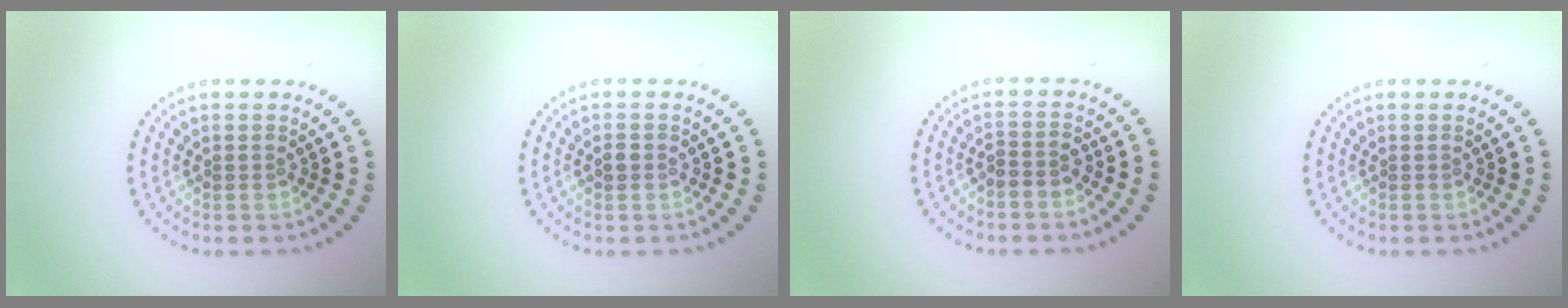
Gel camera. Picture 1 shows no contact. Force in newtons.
{"total": 1.0, "press": 1.0, "slide": 0.2}
{"total": 1.6, "press": 1.3, "slide": 0.9}
{"total": 0.0}